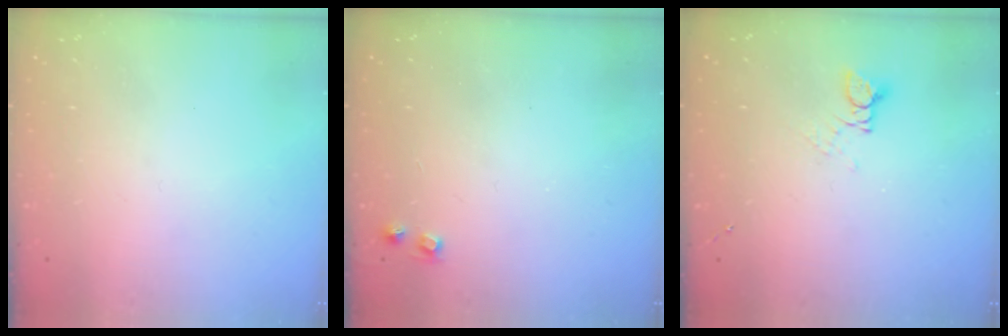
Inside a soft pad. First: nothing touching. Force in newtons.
{"total": 3.6, "press": 3.6, "slide": 0.6}
{"total": 2.5, "press": 2.5, "slide": 0.2}